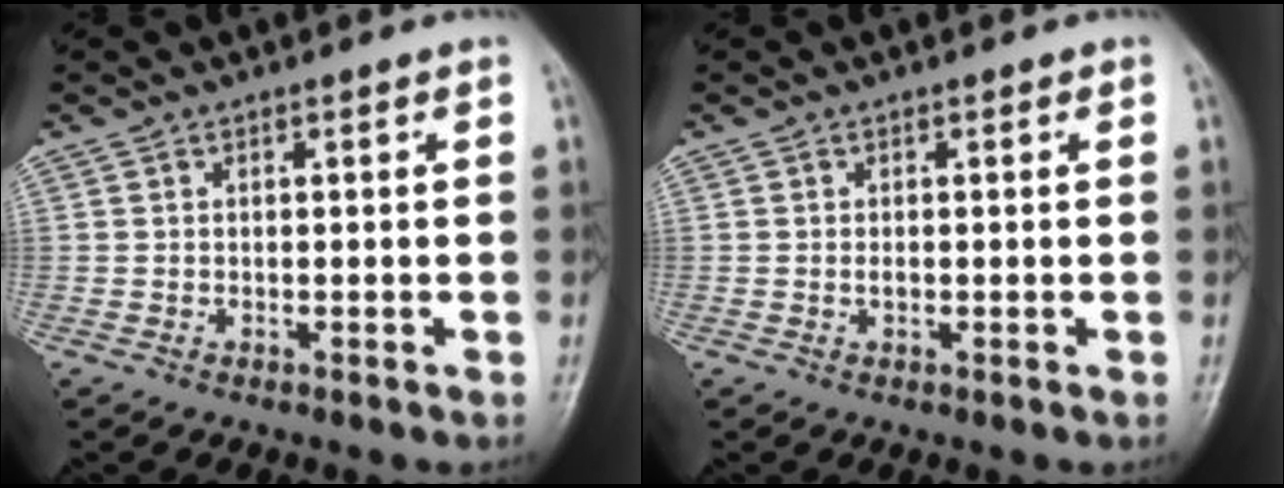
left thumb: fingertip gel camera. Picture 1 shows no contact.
{"total": 0.8, "force": [0.0, 0.5, 0.7], "torque": [-0.009, 0.000, -0.001]}